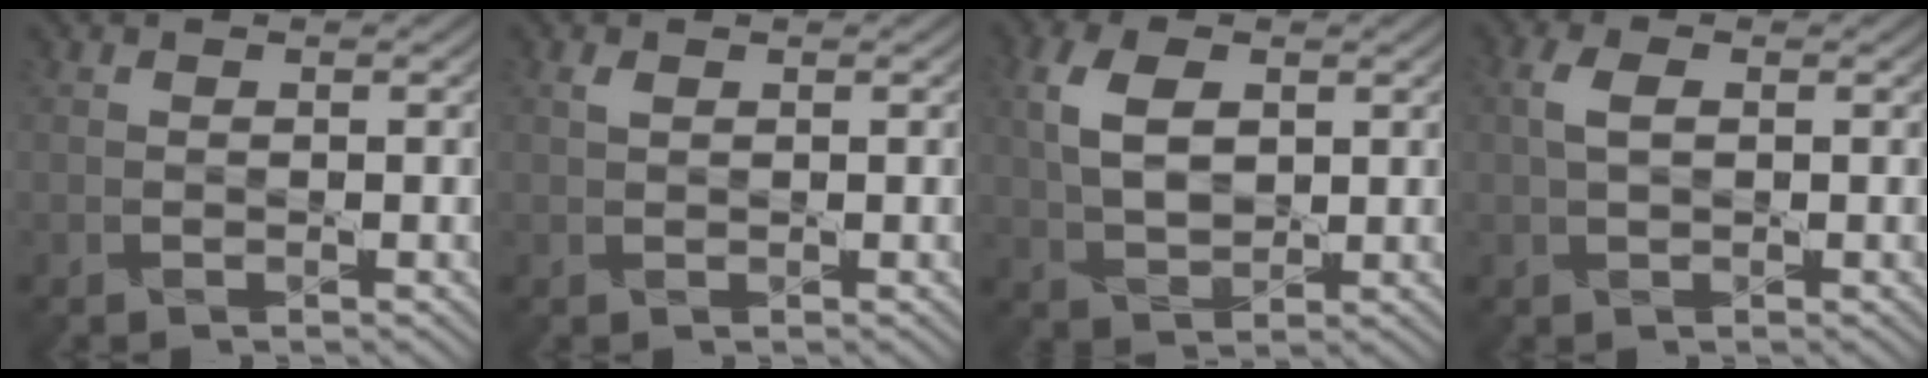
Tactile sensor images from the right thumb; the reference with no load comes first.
{"total": 0.8, "force": [0.6, 0.4, 0.5], "torque": [-0.013, 0.001, 0.009]}
{"total": 5.8, "force": [1.8, 3.4, 4.3], "torque": [-0.101, 0.007, 0.031]}
{"total": 2.3, "force": [0.6, 1.1, 1.9], "torque": [-0.048, 0.005, 0.008]}